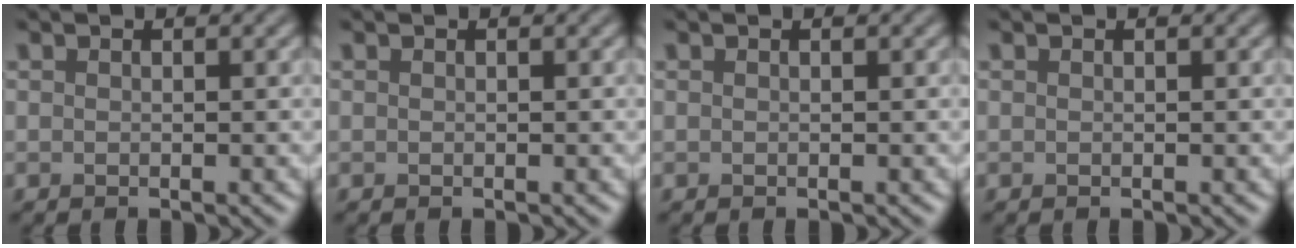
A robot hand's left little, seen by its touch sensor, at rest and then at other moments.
{"total": 0.0}
{"total": 0.0}
{"total": 0.0}